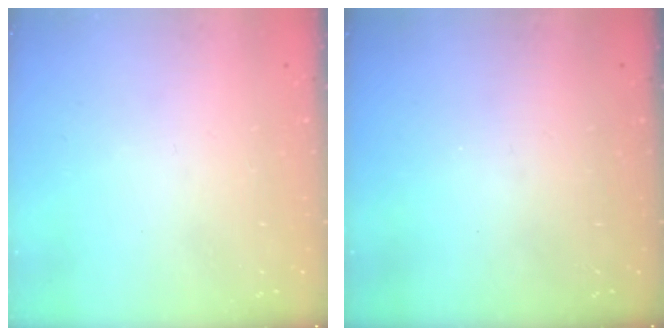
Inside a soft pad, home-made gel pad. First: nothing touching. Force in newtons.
{"total": 0.0}